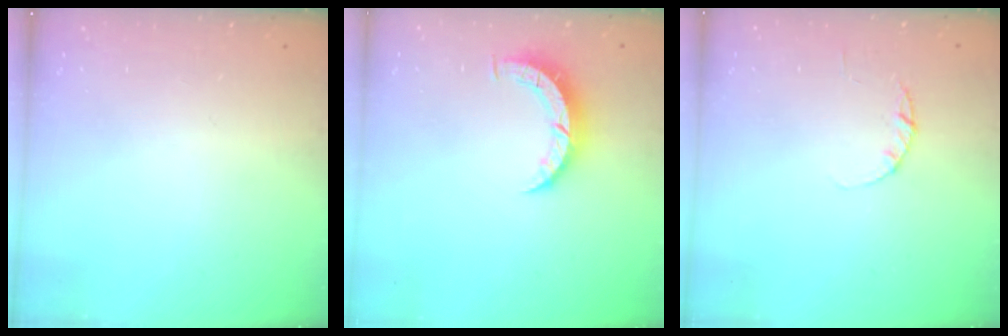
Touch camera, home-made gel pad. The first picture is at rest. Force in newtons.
{"total": 5.0, "press": 4.9, "slide": 0.6}
{"total": 2.2, "press": 2.2, "slide": 0.4}